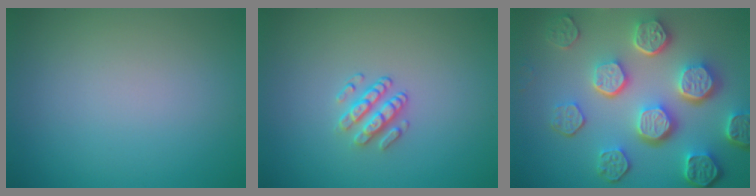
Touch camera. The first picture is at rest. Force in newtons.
{"total": 2.0, "press": 1.6, "slide": 1.3}
{"total": 8.6, "press": 6.3, "slide": 5.9}